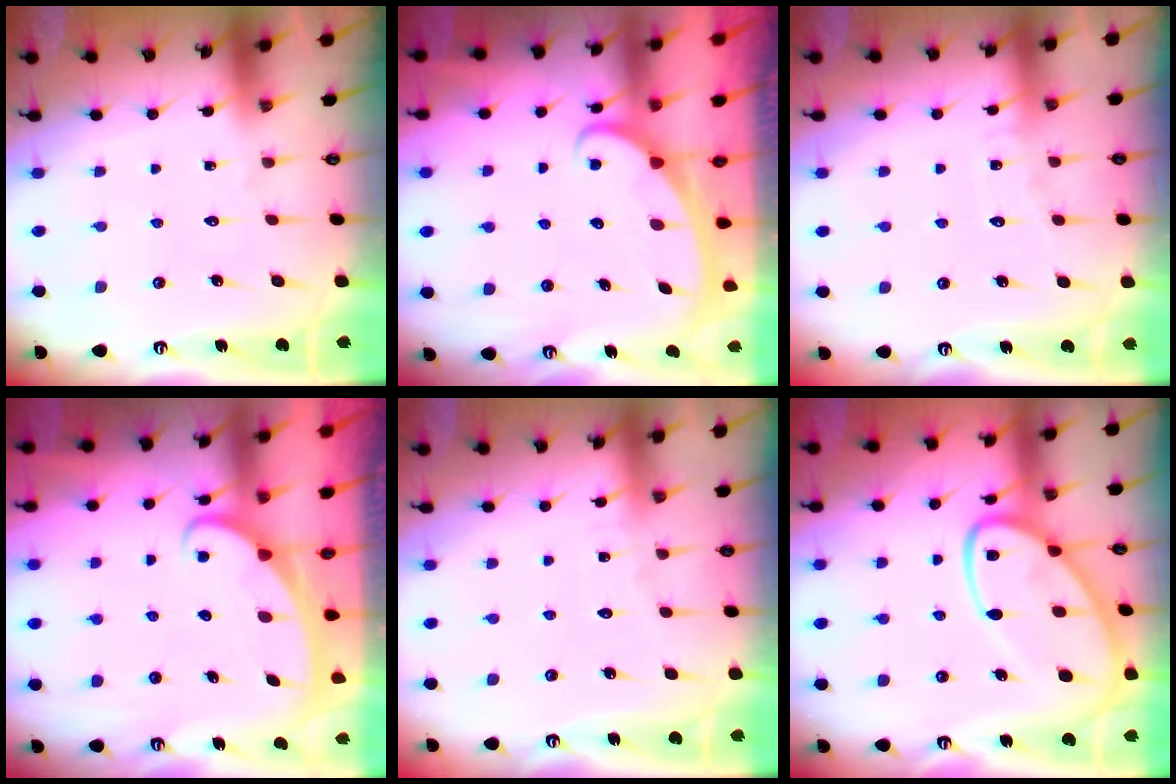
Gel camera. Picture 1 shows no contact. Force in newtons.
{"total": 2.5, "press": 2.4, "slide": 0.4}
{"total": 4.5, "press": 4.5, "slide": 0.4}
{"total": 2.5, "press": 2.5, "slide": 0.3}
{"total": 2.9, "press": 2.8, "slide": 0.3}
{"total": 15.7, "press": 15.6, "slide": 1.6}